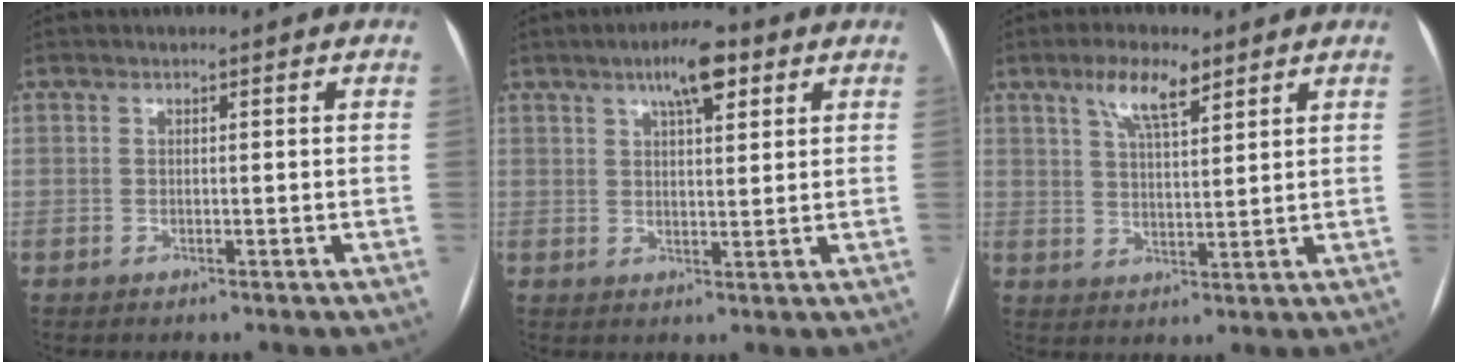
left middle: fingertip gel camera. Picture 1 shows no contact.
{"total": 6.2, "force": [3.6, 1.7, 4.8], "torque": [-0.080, 0.009, 0.054]}
{"total": 6.2, "force": [4.0, 1.6, 4.5], "torque": [-0.087, 0.007, 0.072]}